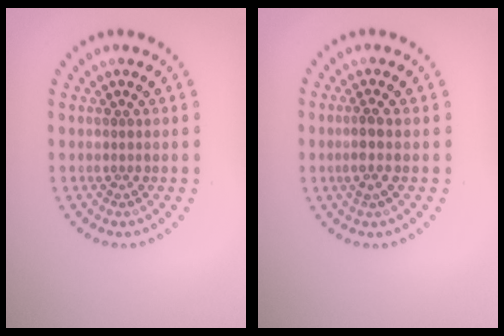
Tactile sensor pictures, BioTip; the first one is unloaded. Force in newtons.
{"total": 1.2, "press": 0.9, "slide": 0.8}